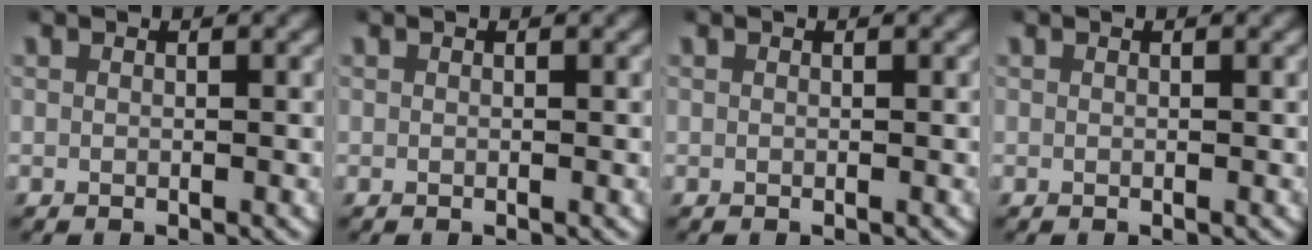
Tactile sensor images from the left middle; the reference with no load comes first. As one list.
[{"total": 0.0}, {"total": 0.0}, {"total": 0.0}]